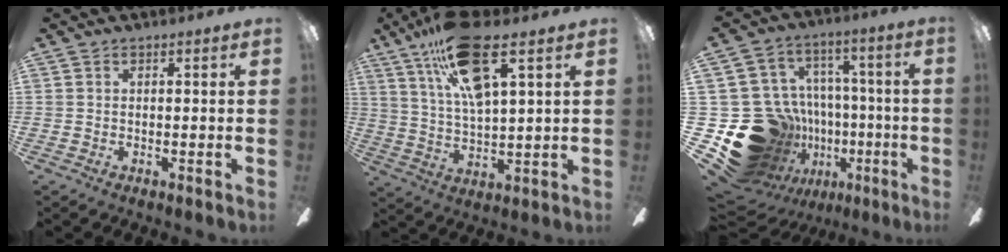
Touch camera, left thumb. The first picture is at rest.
{"total": 17.7, "force": [10.0, 5.5, 13.5], "torque": [-0.236, -0.031, 0.169]}
{"total": 25.6, "force": [-8.3, 21.7, 10.9], "torque": [-0.203, 0.025, -0.052]}